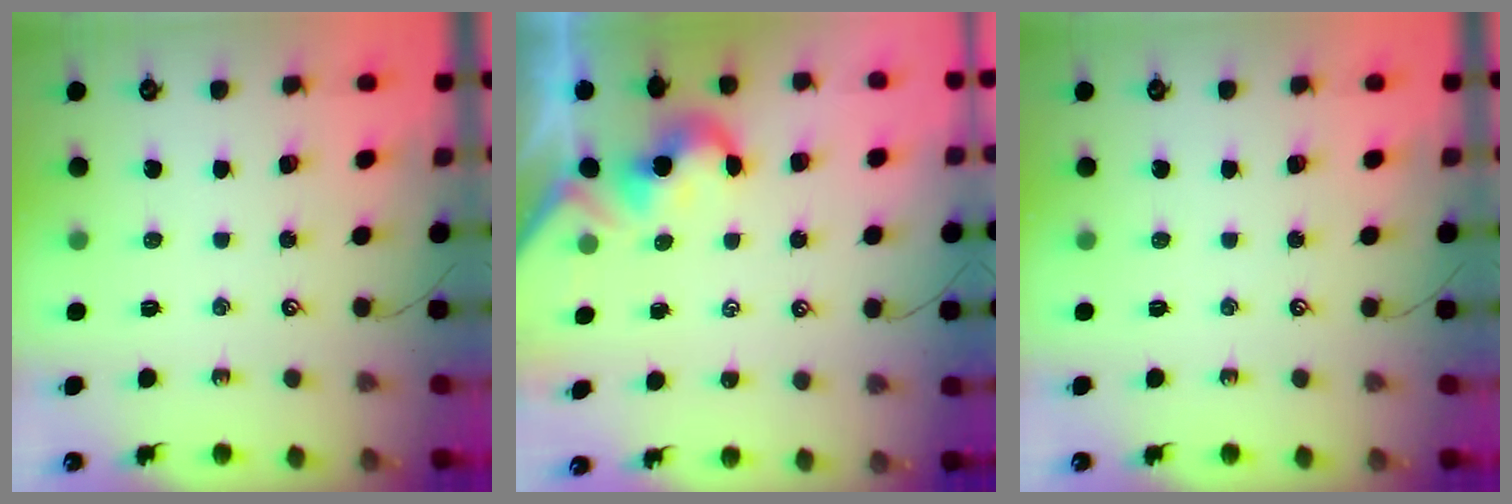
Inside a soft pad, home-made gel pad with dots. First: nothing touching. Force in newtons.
{"total": 1.9, "press": 1.8, "slide": 0.5}
{"total": 0.0}